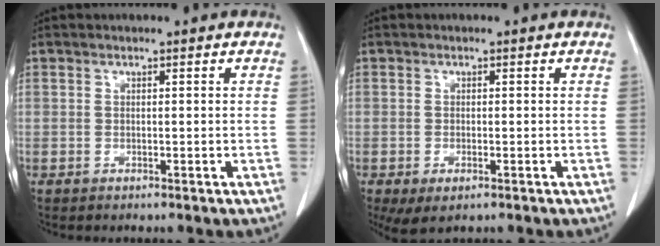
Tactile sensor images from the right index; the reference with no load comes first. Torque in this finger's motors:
{"motor_torque": [0.61, -0.64, 0.29, 0.06]}